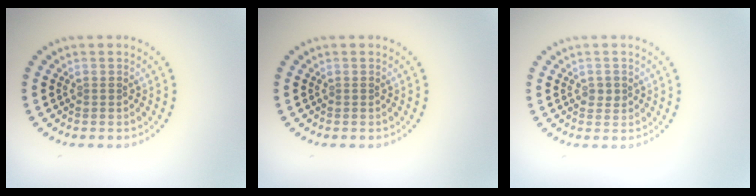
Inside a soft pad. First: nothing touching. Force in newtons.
{"total": 0.0}
{"total": 1.1, "press": 1.1, "slide": 0.3}